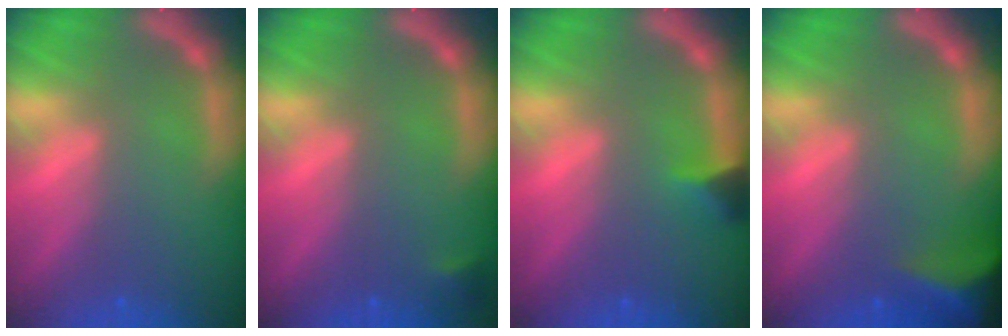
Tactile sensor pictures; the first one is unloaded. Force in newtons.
{"total": 0.9}
{"total": 1.9}
{"total": 8.0}